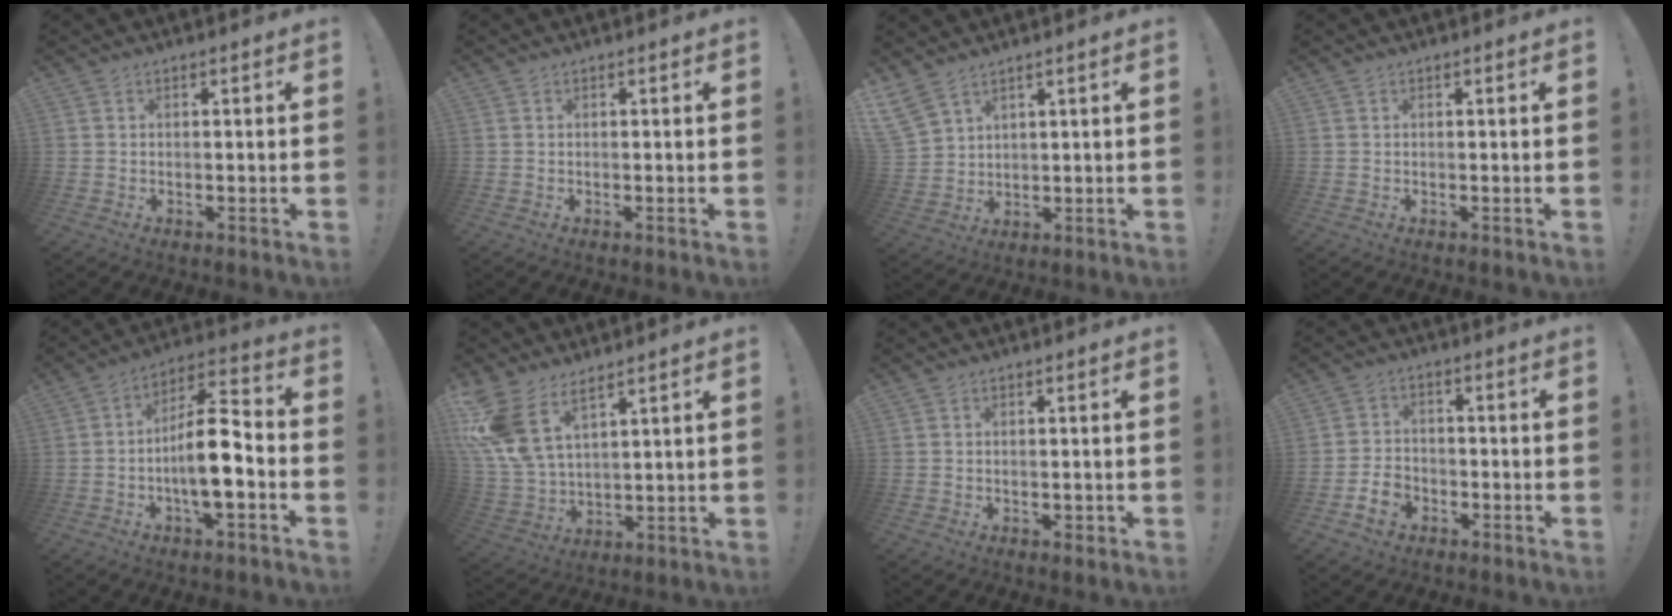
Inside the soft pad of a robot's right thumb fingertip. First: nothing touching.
{"total": 0.0}
{"total": 7.5, "force": [5.8, 3.6, 3.1], "torque": [-0.073, -0.028, 0.117]}
{"total": 0.0}
{"total": 14.2, "force": [-3.6, 4.3, 13.0], "torque": [-0.213, 0.012, -0.060]}
{"total": 11.7, "force": [7.8, 5.5, 6.8], "torque": [-0.152, -0.049, 0.147]}
{"total": 1.2, "force": [-0.1, 1.0, 0.6], "torque": [-0.003, 0.000, -0.002]}
{"total": 6.7, "force": [-3.5, 4.9, 2.9], "torque": [-0.051, 0.022, -0.062]}